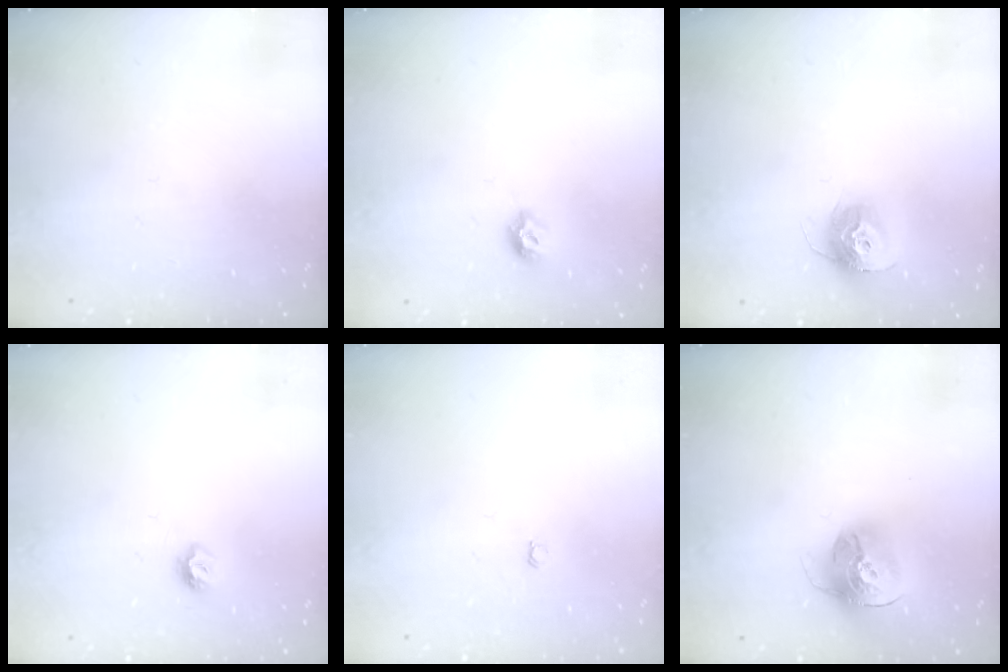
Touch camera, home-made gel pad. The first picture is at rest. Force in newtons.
{"total": 6.4, "press": 6.3, "slide": 0.8}
{"total": 11.8, "press": 11.8, "slide": 0.9}
{"total": 6.5, "press": 6.5, "slide": 0.8}
{"total": 3.0, "press": 3.0, "slide": 0.3}
{"total": 16.4, "press": 16.3, "slide": 1.8}